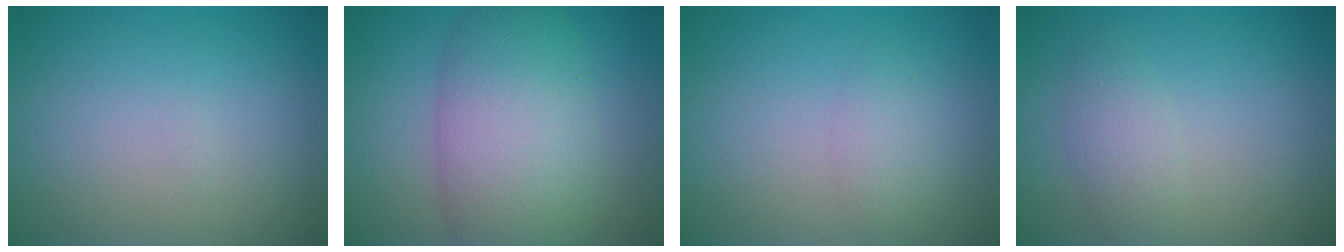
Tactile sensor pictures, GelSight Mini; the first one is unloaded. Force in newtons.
{"total": 9.1, "press": 9.1, "slide": 0.3}
{"total": 1.6, "press": 1.6, "slide": 0.0}
{"total": 2.1, "press": 2.1, "slide": 0.1}